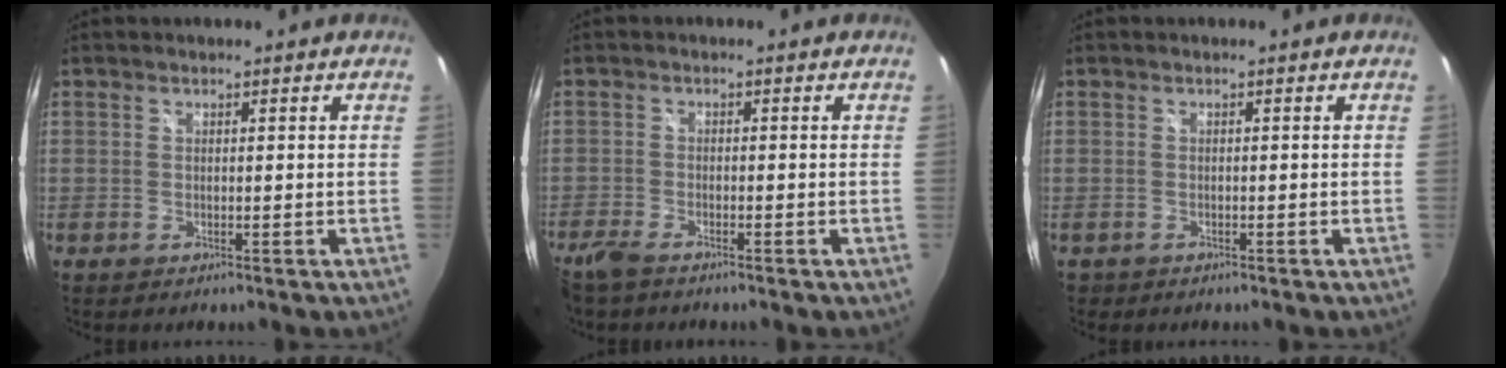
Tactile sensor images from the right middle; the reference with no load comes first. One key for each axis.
{"total": 3.9, "fx": -3.3, "fy": 1.0, "fz": 1.8, "tx": -0.053, "ty": -0.012, "tz": -0.065}
{"total": 1.2, "fx": -0.8, "fy": 0.8, "fz": 0.2, "tx": -0.009, "ty": -0.003, "tz": -0.011}